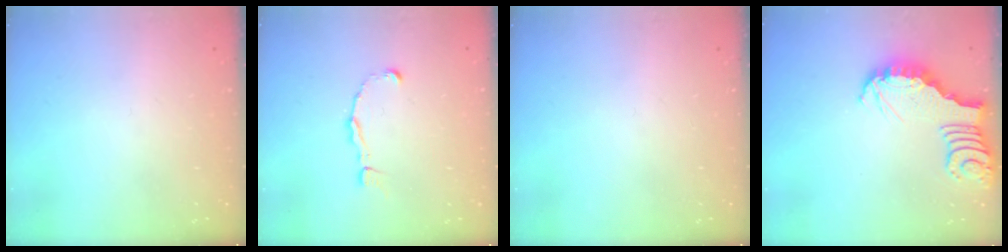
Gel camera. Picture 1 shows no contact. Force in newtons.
{"total": 2.4, "press": 2.3, "slide": 0.4}
{"total": 0.0}
{"total": 4.1, "press": 4.1, "slide": 0.4}